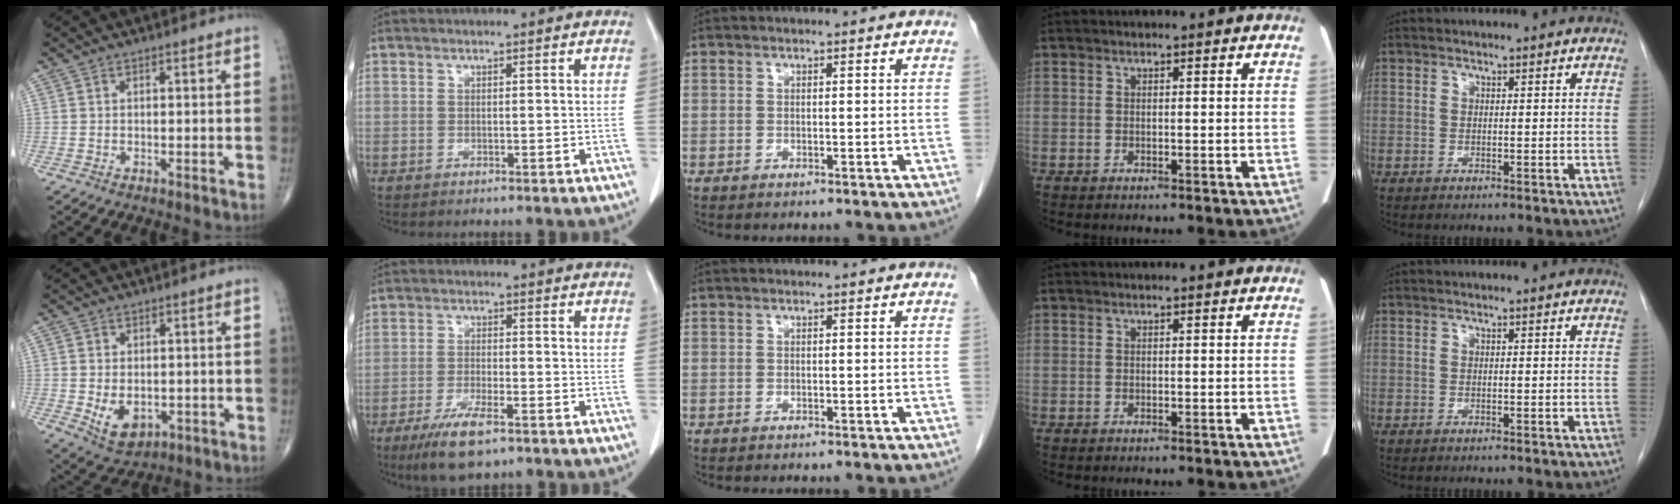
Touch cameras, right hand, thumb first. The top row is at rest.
{"thumb": {"total": 6.8, "force": [-1.3, 4.6, 4.9], "torque": [-0.069, -0.006, -0.006]}, "index": {"total": 7.6, "force": [-4.8, 1.7, 5.6], "torque": [-0.107, -0.015, -0.081]}}